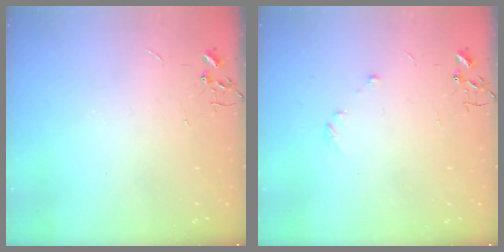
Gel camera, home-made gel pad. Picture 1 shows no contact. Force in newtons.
{"total": 5.1, "press": 5.0, "slide": 0.7}